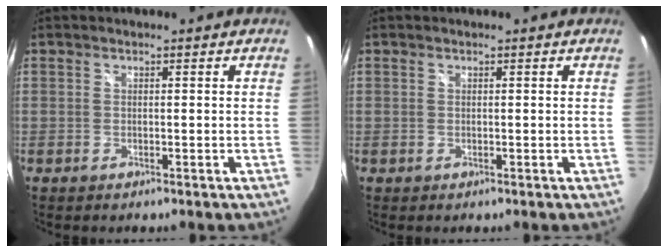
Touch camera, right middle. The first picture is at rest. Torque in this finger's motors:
{"motor_torque": [-0.05, -0.08, -0.01, 0.00]}